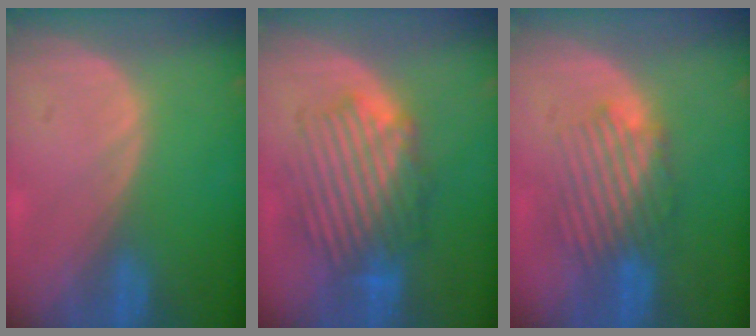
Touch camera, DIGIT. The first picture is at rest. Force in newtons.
{"total": 8.7, "press": 8.5, "slide": 2.2}
{"total": 6.2, "press": 6.1, "slide": 1.5}